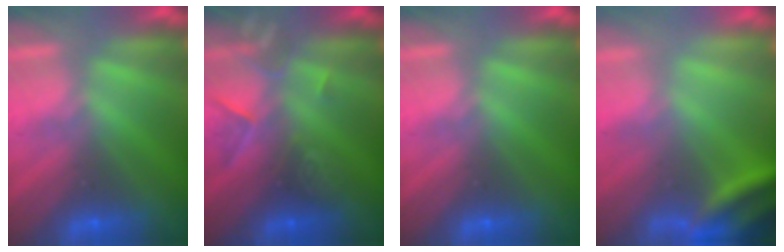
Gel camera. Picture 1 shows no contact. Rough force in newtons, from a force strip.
{"total": 2.4}
{"total": 0.0}
{"total": 4.0}